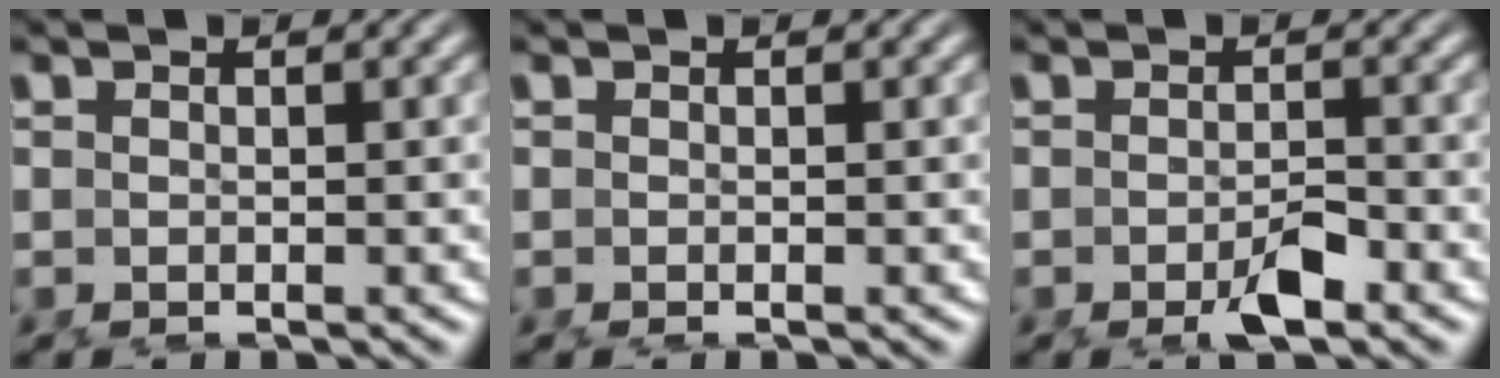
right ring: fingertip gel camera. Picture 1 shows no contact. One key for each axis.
{"total": 0.0}
{"total": 2.3, "fx": -1.4, "fy": 0.5, "fz": 1.7, "tx": -0.022, "ty": -0.003, "tz": -0.025}